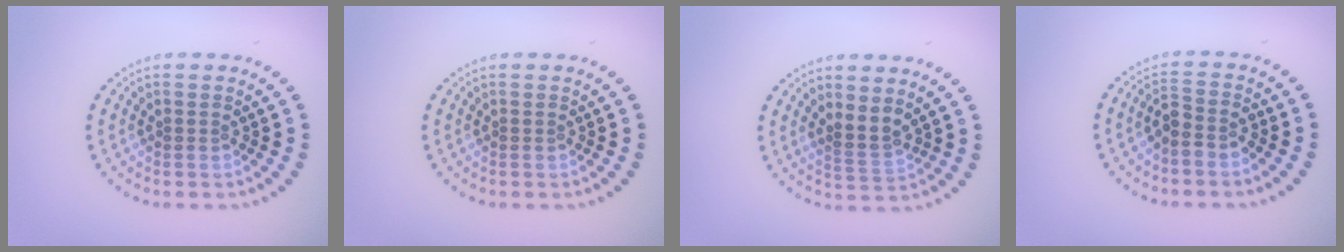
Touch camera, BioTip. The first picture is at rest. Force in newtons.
{"total": 0.0}
{"total": 2.0, "press": 1.6, "slide": 1.1}
{"total": 1.9, "press": 1.6, "slide": 1.0}